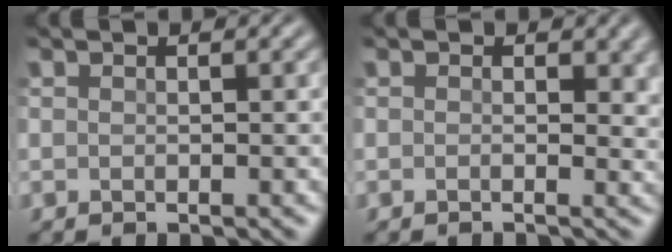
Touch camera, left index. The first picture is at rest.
{"total": 2.1, "force": [0.2, 0.9, 1.9], "torque": [-0.014, 0.000, -0.001]}